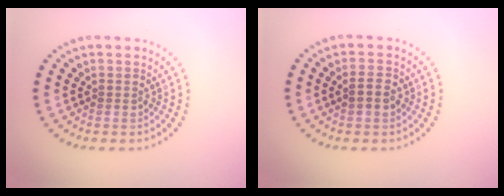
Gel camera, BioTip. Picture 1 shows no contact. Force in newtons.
{"total": 1.6, "press": 1.6, "slide": 0.1}